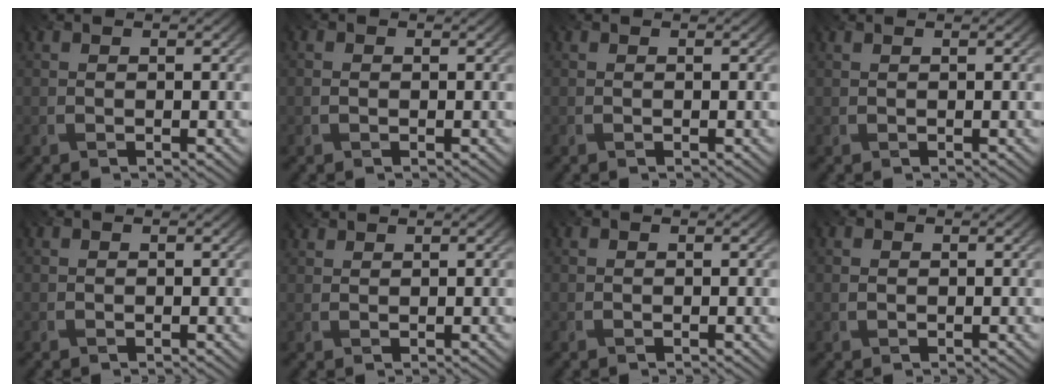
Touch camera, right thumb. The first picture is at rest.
{"total": 0.8, "force": [-0.4, 0.6, 0.1], "torque": [-0.001, -0.002, -0.009]}
{"total": 0.0}
{"total": 0.6, "force": [0.5, 0.0, 0.2], "torque": [-0.003, -0.001, 0.005]}
{"total": 0.0}
{"total": 1.7, "force": [1.5, 0.5, 0.5], "torque": [-0.012, 0.003, 0.025]}
{"total": 0.0}
{"total": 0.5, "force": [0.1, 0.5, 0.2], "torque": [-0.004, -0.001, 0.002]}